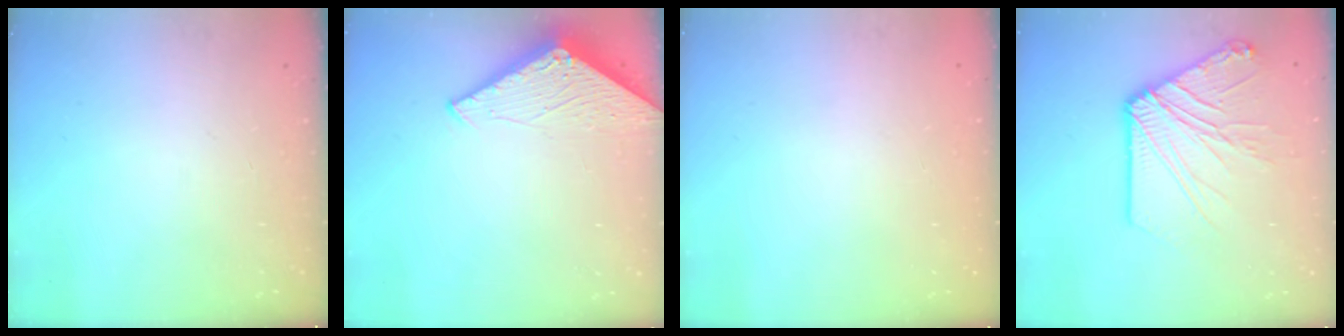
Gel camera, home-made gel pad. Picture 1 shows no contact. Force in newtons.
{"total": 2.8, "press": 2.8, "slide": 0.2}
{"total": 0.0}
{"total": 15.5, "press": 15.4, "slide": 2.0}